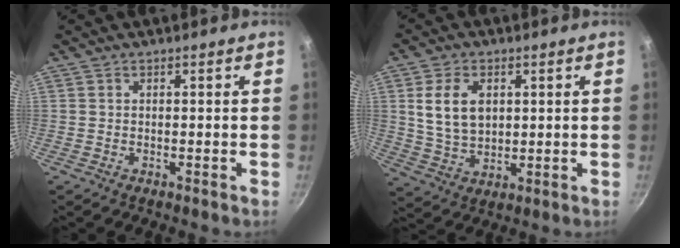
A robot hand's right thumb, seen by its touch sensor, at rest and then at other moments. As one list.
[{"total": 9.7, "force": [2.5, 6.4, 6.8], "torque": [-0.112, -0.010, 0.056]}]